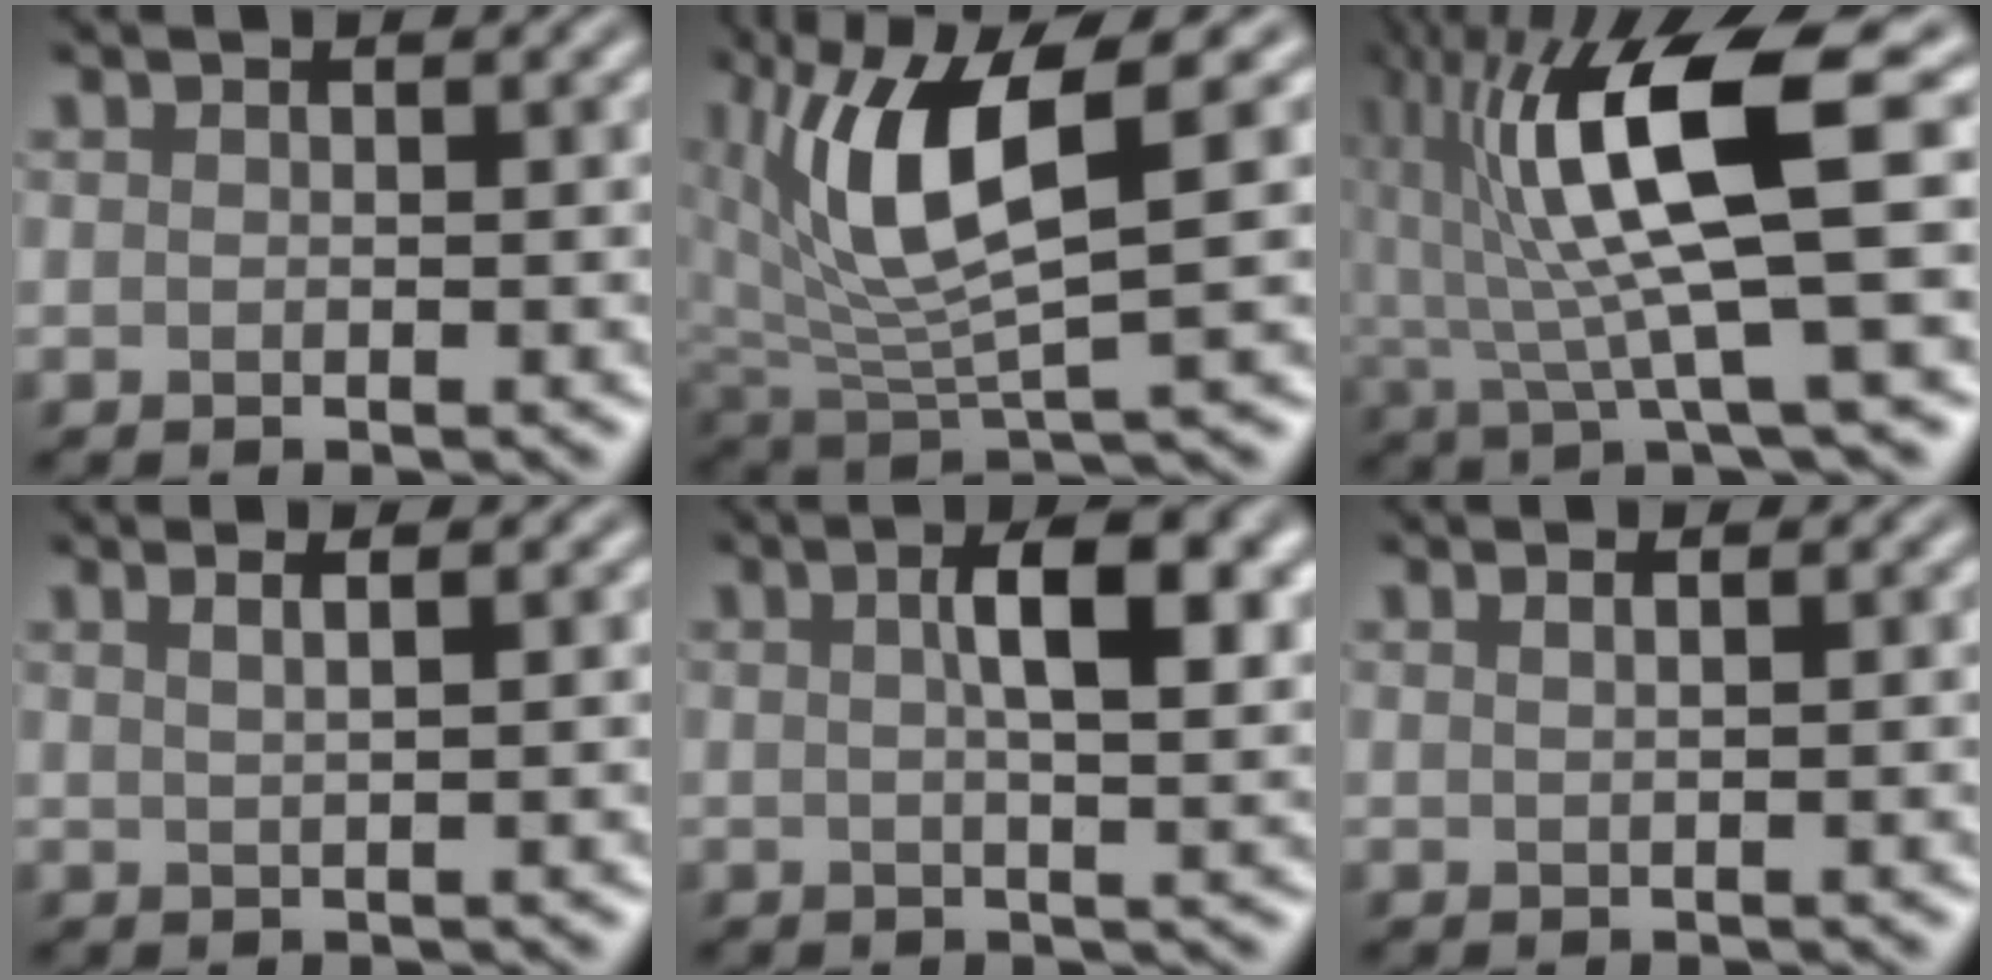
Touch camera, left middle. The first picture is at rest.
{"total": 7.7, "force": [2.1, 2.5, 6.9], "torque": [-0.154, -0.006, 0.045]}
{"total": 10.6, "force": [1.6, 2.2, 10.2], "torque": [-0.185, 0.001, 0.041]}
{"total": 3.2, "force": [1.6, 1.5, 2.3], "torque": [-0.005, 0.019, -0.009]}
{"total": 5.7, "force": [1.3, 1.7, 5.3], "torque": [-0.066, 0.010, 0.020]}
{"total": 2.5, "force": [1.2, 1.3, 1.7], "torque": [0.002, 0.013, -0.014]}